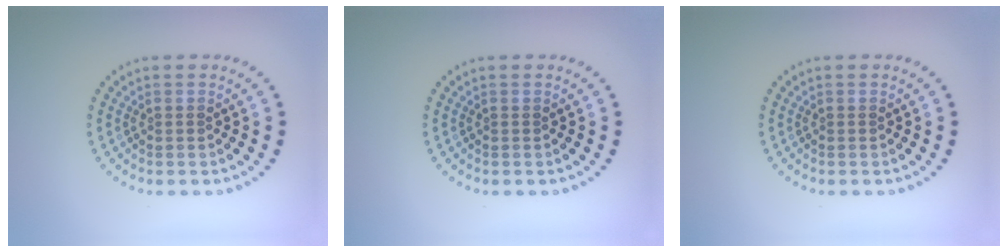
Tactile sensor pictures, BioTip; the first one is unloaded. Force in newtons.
{"total": 0.0}
{"total": 0.0}